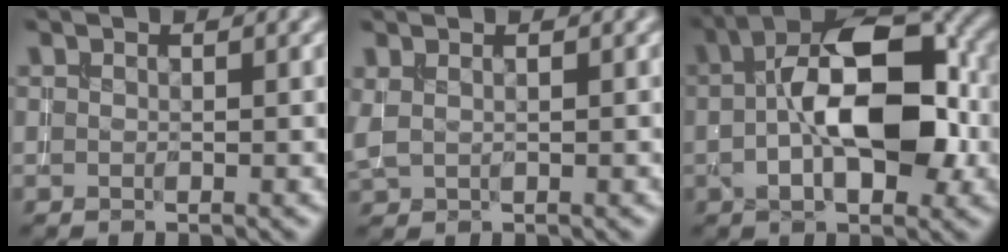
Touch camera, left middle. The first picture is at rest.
{"total": 1.1, "force": [0.6, 0.5, 0.8], "torque": [-0.016, 0.004, 0.015]}
{"total": 10.4, "force": [0.2, 5.2, 9.1], "torque": [-0.141, 0.020, -0.006]}